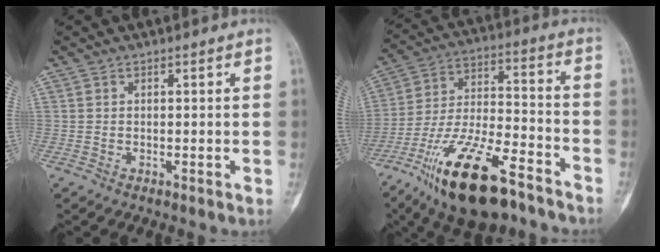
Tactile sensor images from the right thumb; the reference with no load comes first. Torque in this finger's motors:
{"motor_torque": [1.02, -0.03, 1.60, -1.16, 0.11]}